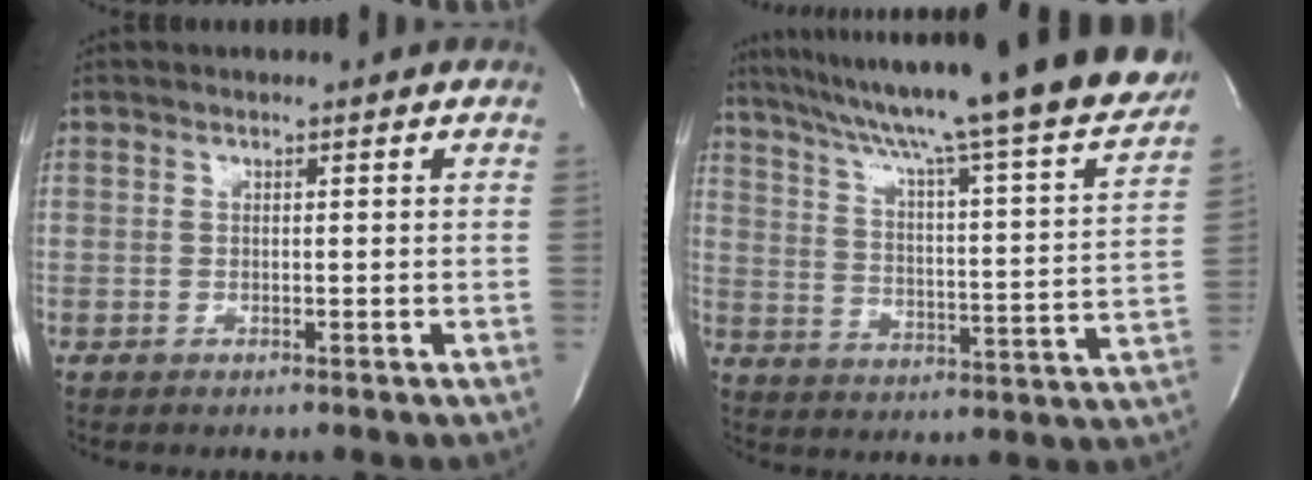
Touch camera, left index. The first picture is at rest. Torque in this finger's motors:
{"motor_torque": [0.36, -0.20, 0.71, 0.14]}